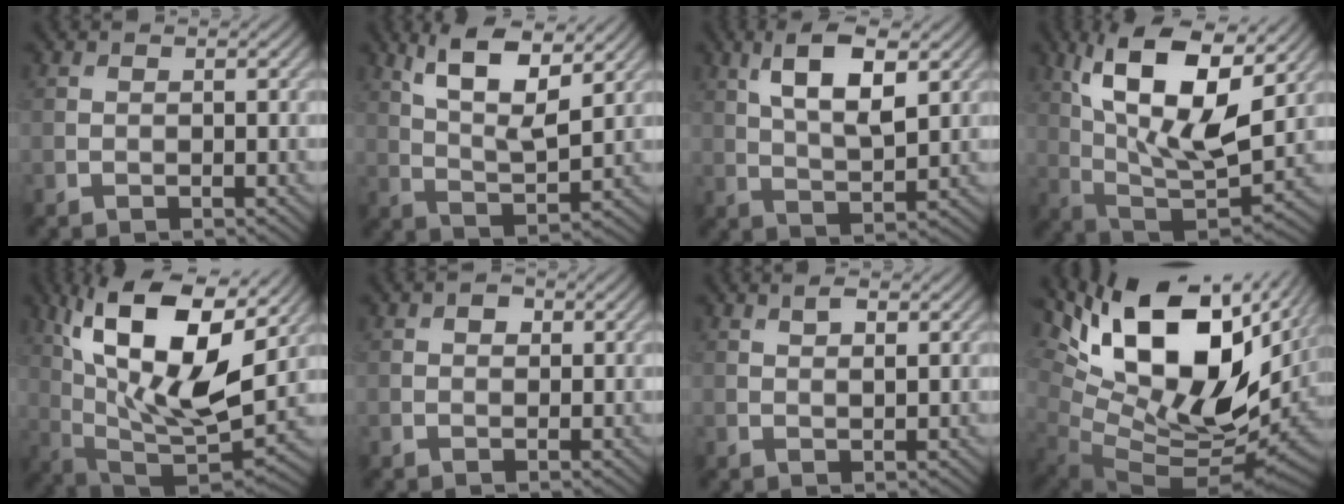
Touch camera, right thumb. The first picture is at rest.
{"total": 9.9, "force": [5.7, 3.4, 7.4], "torque": [-0.143, -0.001, 0.104]}
{"total": 8.8, "force": [3.8, 3.2, 7.2], "torque": [-0.140, 0.007, 0.071]}
{"total": 16.9, "force": [7.1, 6.7, 13.8], "torque": [-0.252, 0.013, 0.115]}
{"total": 18.6, "force": [7.6, 7.1, 15.4], "torque": [-0.288, 0.017, 0.126]}
{"total": 1.4, "force": [0.6, 1.0, 0.8], "torque": [-0.012, 0.001, 0.008]}
{"total": 2.2, "force": [1.2, 0.7, 1.6], "torque": [-0.029, -0.003, 0.025]}
{"total": 18.1, "force": [5.9, 9.0, 14.6], "torque": [-0.284, -0.007, 0.110]}